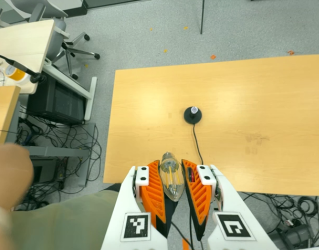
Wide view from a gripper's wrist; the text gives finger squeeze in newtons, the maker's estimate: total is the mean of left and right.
{"total": 21.0, "left": 23.5, "right": 18.5}